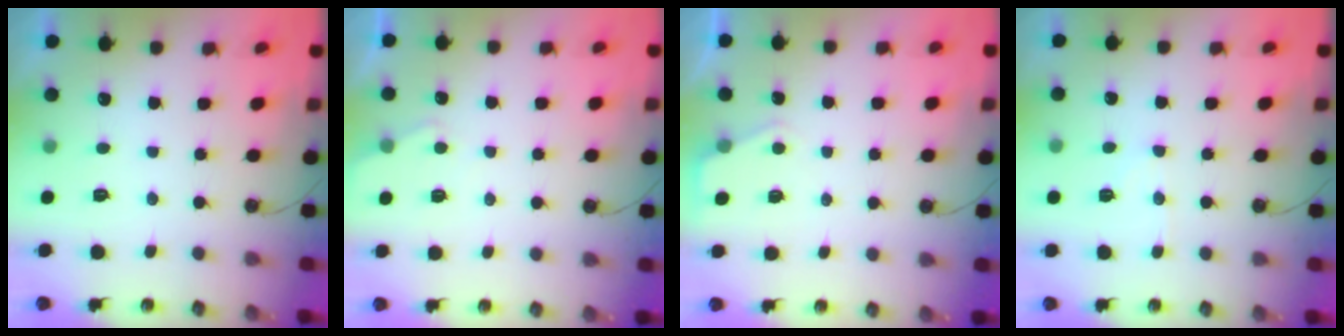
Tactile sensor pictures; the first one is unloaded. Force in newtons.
{"total": 3.9, "press": 3.9, "slide": 0.4}
{"total": 2.7, "press": 2.7, "slide": 0.4}
{"total": 6.6, "press": 6.5, "slide": 0.6}